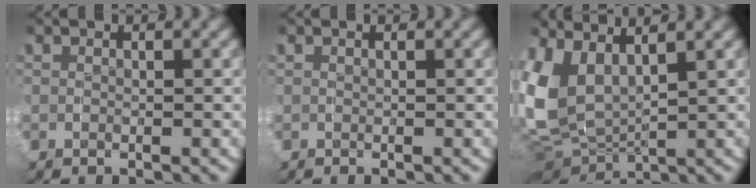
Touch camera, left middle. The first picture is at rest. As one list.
[{"total": 0.0}, {"total": 9.4, "force": [1.1, 7.1, 6.1], "torque": [-0.181, -0.017, 0.025]}]